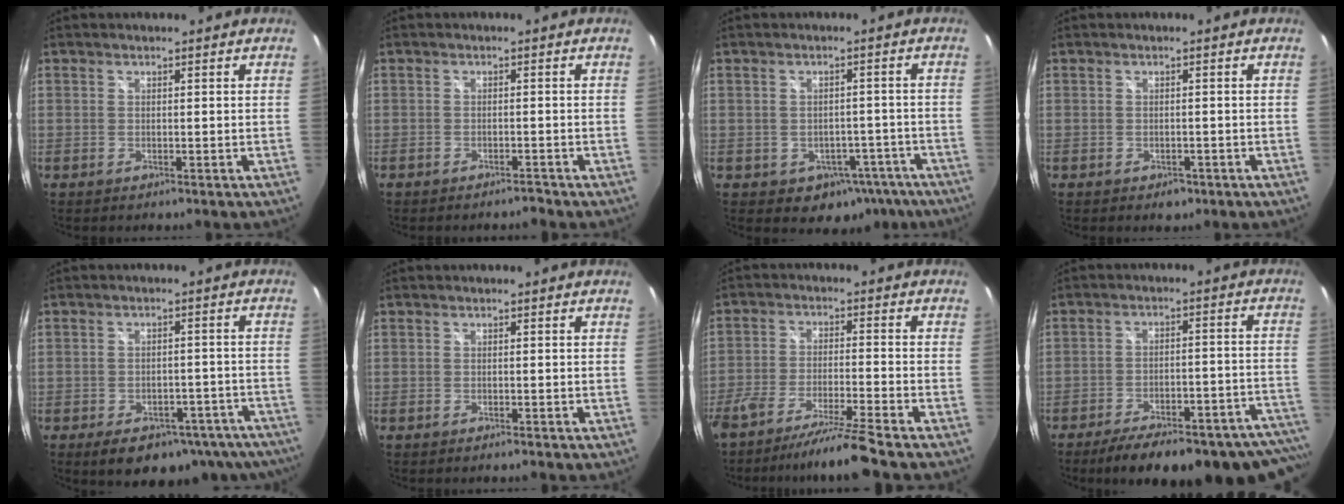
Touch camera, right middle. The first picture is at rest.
{"total": 1.7, "force": [-1.6, 0.3, 0.3], "torque": [-0.010, -0.003, -0.025]}
{"total": 8.2, "force": [-4.5, 6.2, 2.9], "torque": [-0.057, 0.023, -0.030]}
{"total": 2.2, "force": [-1.2, 1.6, 1.0], "torque": [-0.018, -0.006, -0.014]}
{"total": 16.9, "force": [-12.5, 8.4, 7.9], "torque": [-0.132, 0.004, -0.133]}
{"total": 0.5, "force": [-0.5, 0.0, 0.2], "torque": [-0.001, -0.002, -0.010]}
{"total": 10.1, "force": [-8.7, -1.8, 4.8], "torque": [-0.105, -0.018, -0.151]}
{"total": 25.3, "force": [-21.7, 6.3, 11.5], "torque": [-0.152, -0.001, -0.270]}